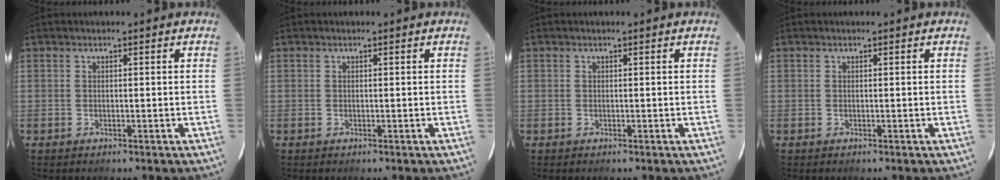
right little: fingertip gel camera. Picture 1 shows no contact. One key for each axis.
{"total": 0.0}
{"total": 0.0}
{"total": 0.0}